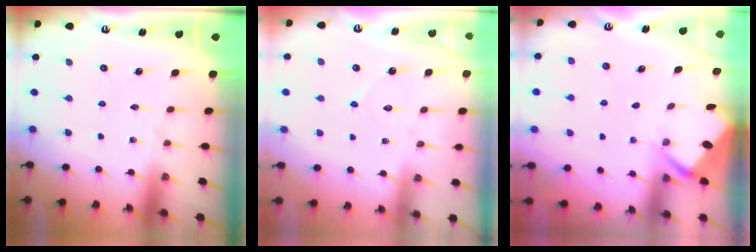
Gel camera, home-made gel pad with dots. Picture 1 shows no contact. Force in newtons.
{"total": 4.7, "press": 4.6, "slide": 0.5}
{"total": 2.8, "press": 2.8, "slide": 0.2}